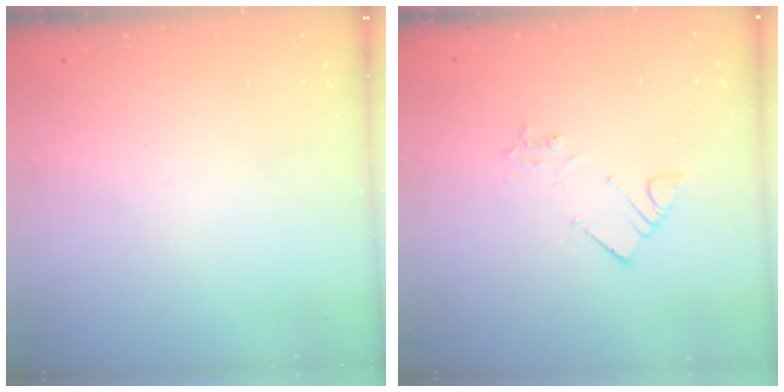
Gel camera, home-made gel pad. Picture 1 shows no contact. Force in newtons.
{"total": 2.8, "press": 2.7, "slide": 0.5}